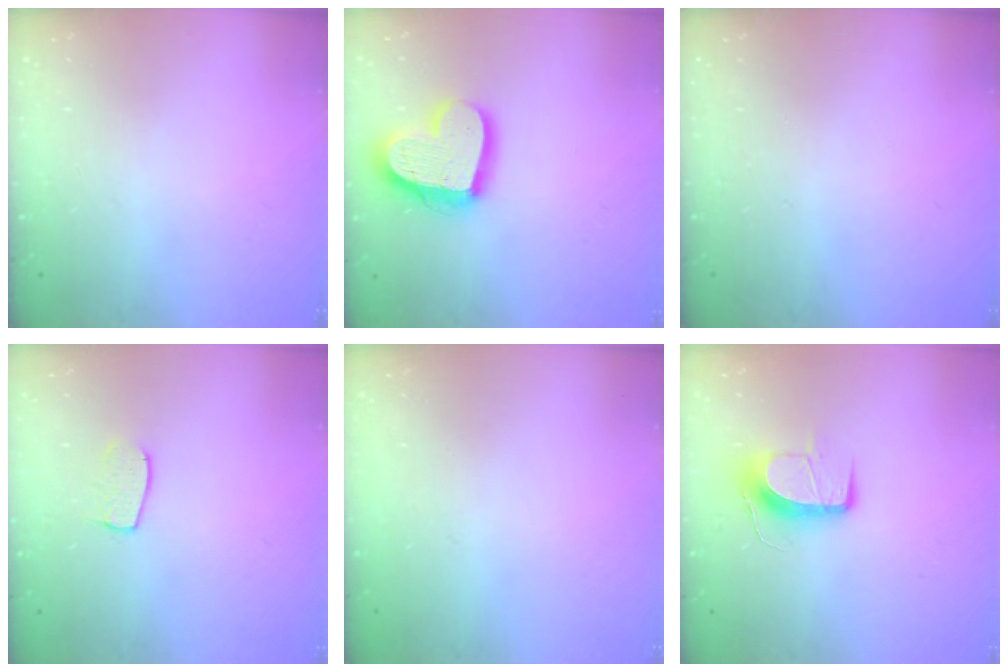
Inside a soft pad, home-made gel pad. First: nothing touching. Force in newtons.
{"total": 17.2, "press": 17.2, "slide": 1.4}
{"total": 0.0}
{"total": 6.0, "press": 6.0, "slide": 0.4}
{"total": 0.0}
{"total": 10.2, "press": 10.2, "slide": 0.0}